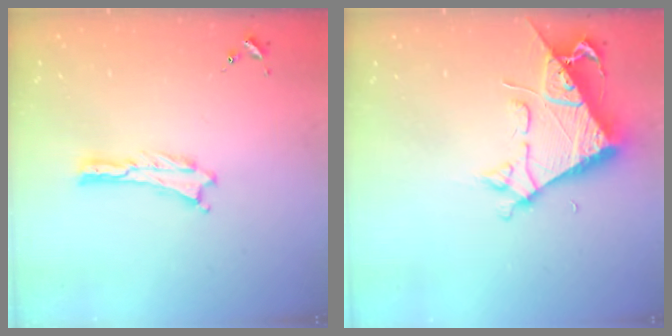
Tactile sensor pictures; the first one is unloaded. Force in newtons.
{"total": 7.8, "press": 7.8, "slide": 0.7}